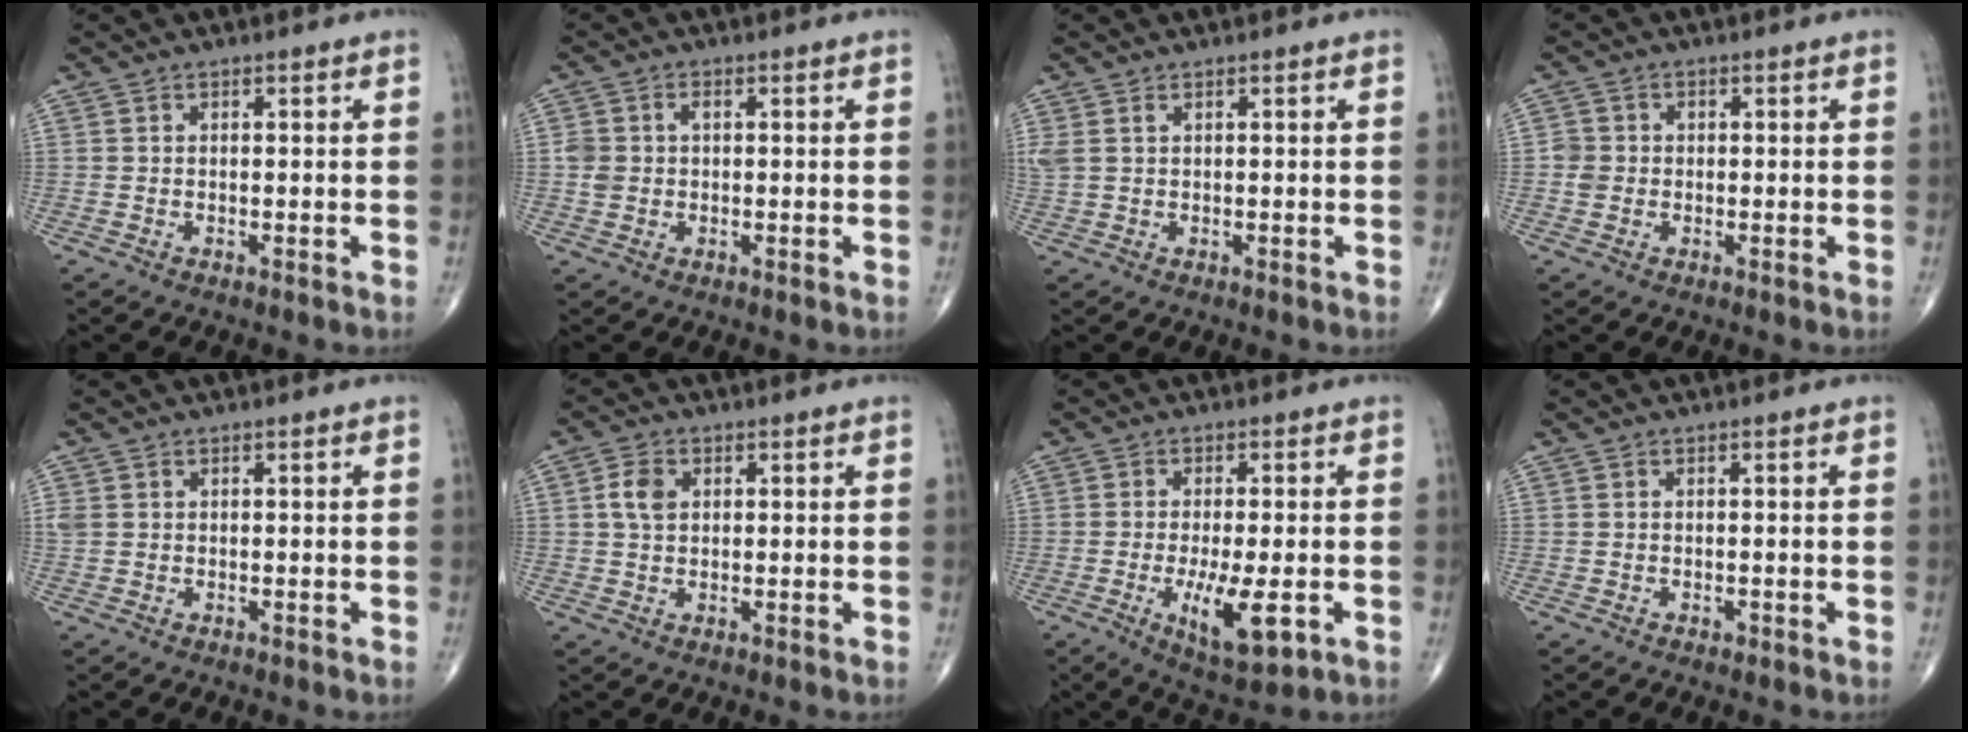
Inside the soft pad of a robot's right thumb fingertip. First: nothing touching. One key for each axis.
{"total": 3.4, "fx": 0.3, "fy": 2.6, "fz": 2.2, "tx": -0.047, "ty": 0.011, "tz": 0.009}
{"total": 2.3, "fx": 1.0, "fy": 1.2, "fz": 1.6, "tx": -0.054, "ty": 0.015, "tz": 0.031}
{"total": 2.5, "fx": -0.2, "fy": 2.4, "fz": 0.8, "tx": -0.004, "ty": 0.007, "tz": -0.004}
{"total": 1.4, "fx": 0.3, "fy": 1.2, "fz": 0.8, "tx": -0.025, "ty": 0.008, "tz": 0.010}
{"total": 4.0, "fx": 0.9, "fy": 2.8, "fz": 2.7, "tx": -0.052, "ty": 0.001, "tz": 0.014}
{"total": 10.0, "fx": -2.8, "fy": 3.3, "fz": 9.0, "tx": -0.148, "ty": -0.016, "tz": -0.040}
{"total": 0.5, "fx": -0.3, "fy": 0.3, "fz": 0.3, "tx": -0.006, "ty": -0.001, "tz": -0.005}